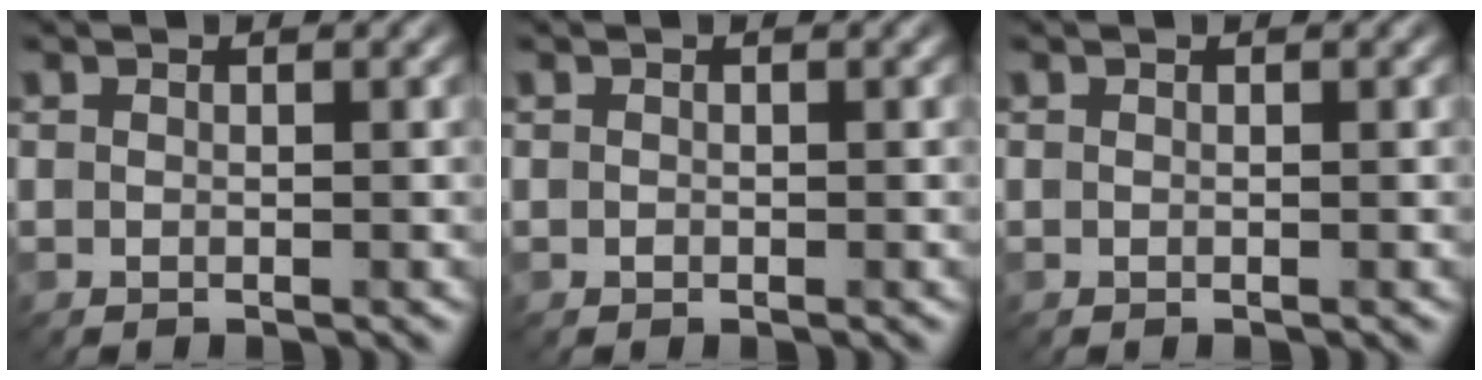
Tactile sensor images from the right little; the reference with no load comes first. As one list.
[{"total": 0.0}, {"total": 0.0}]